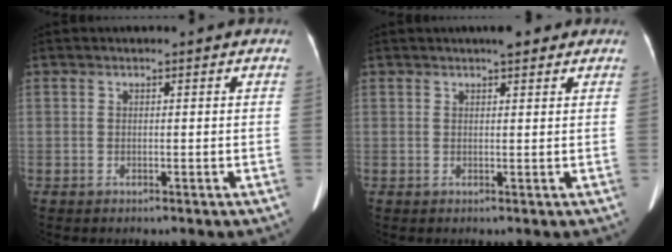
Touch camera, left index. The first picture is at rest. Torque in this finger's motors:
{"motor_torque": [0.48, -0.51, 0.10, 0.03]}